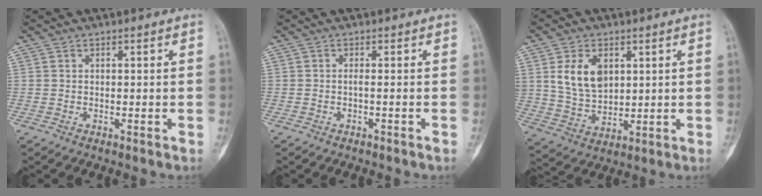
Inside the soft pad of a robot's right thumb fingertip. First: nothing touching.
{"total": 0.5, "force": [-0.2, -0.1, 0.5], "torque": [-0.010, 0.001, -0.006]}
{"total": 9.9, "force": [3.2, 6.6, 6.6], "torque": [-0.104, -0.016, 0.074]}